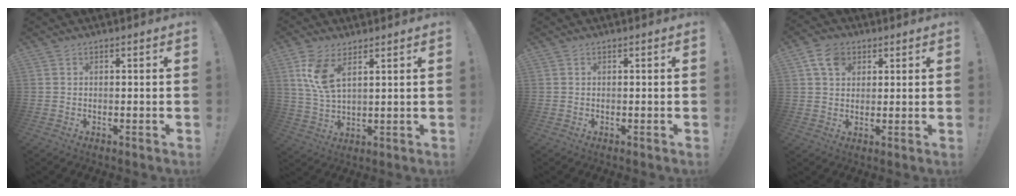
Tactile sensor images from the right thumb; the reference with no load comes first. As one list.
[{"total": 8.9, "force": [4.7, 3.6, 6.7], "torque": [-0.133, -0.016, 0.088]}, {"total": 0.0}, {"total": 7.7, "force": [3.4, 5.6, 4.1], "torque": [-0.064, -0.004, 0.065]}]